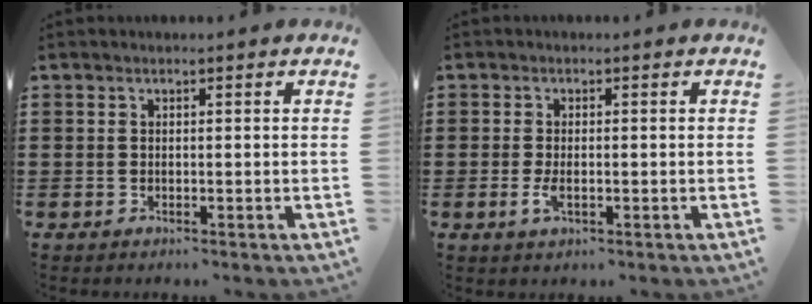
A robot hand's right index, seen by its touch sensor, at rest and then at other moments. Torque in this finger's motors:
{"motor_torque": [1.09, 1.05, 0.06, 0.03]}